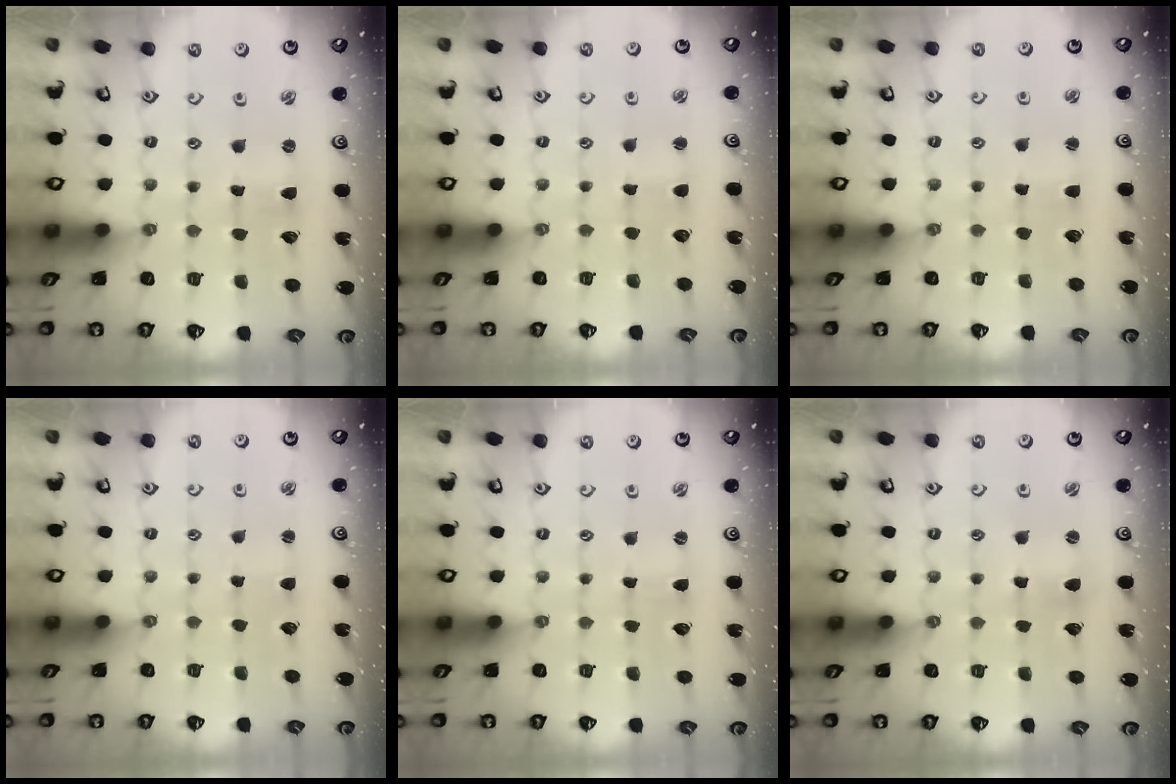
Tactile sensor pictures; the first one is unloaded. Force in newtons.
{"total": 1.4, "press": 1.4, "slide": 0.3}
{"total": 1.9, "press": 1.9, "slide": 0.3}
{"total": 1.5, "press": 1.5, "slide": 0.1}
{"total": 0.0}
{"total": 2.3, "press": 2.3, "slide": 0.3}